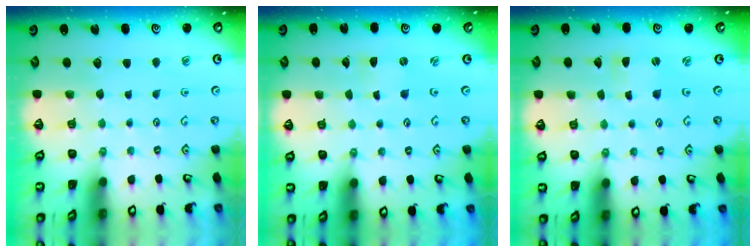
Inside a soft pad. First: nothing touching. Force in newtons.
{"total": 0.0}
{"total": 0.0}